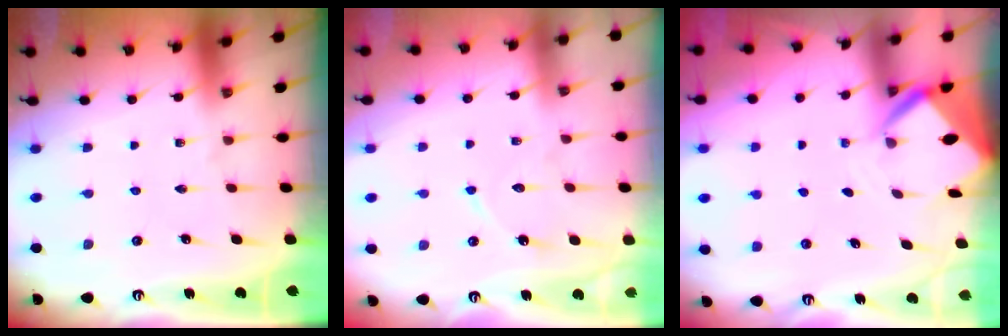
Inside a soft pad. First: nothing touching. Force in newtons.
{"total": 6.5, "press": 6.5, "slide": 0.7}
{"total": 4.3, "press": 4.3, "slide": 0.2}